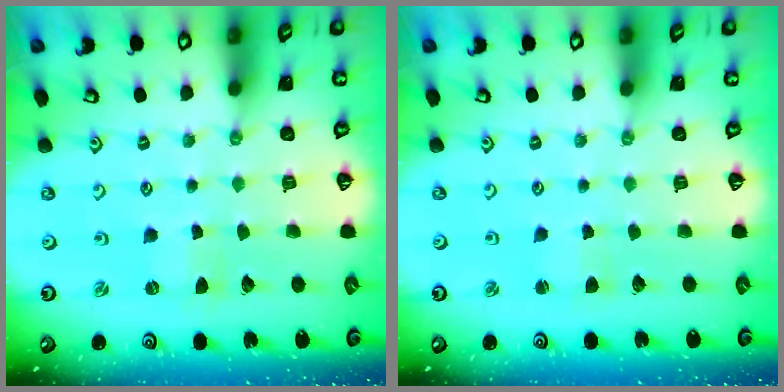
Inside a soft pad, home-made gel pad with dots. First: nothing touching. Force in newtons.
{"total": 1.7, "press": 1.7, "slide": 0.2}